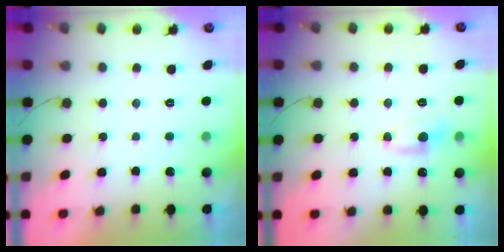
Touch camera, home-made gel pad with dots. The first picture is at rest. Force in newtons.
{"total": 6.2, "press": 6.2, "slide": 0.8}